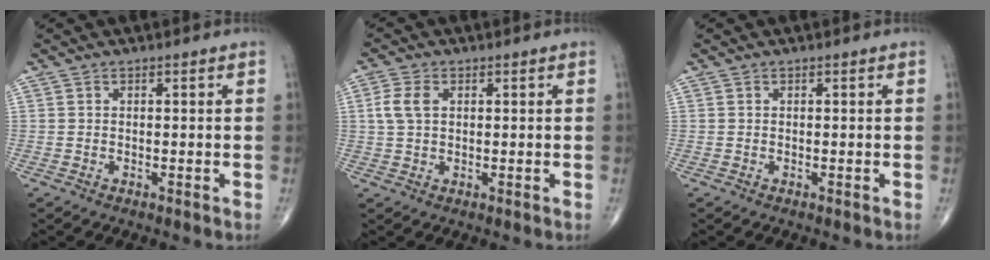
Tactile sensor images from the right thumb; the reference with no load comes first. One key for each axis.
{"total": 4.4, "fx": 1.0, "fy": 2.8, "fz": 3.2, "tx": -0.074, "ty": 0.006, "tz": 0.018}
{"total": 0.0}